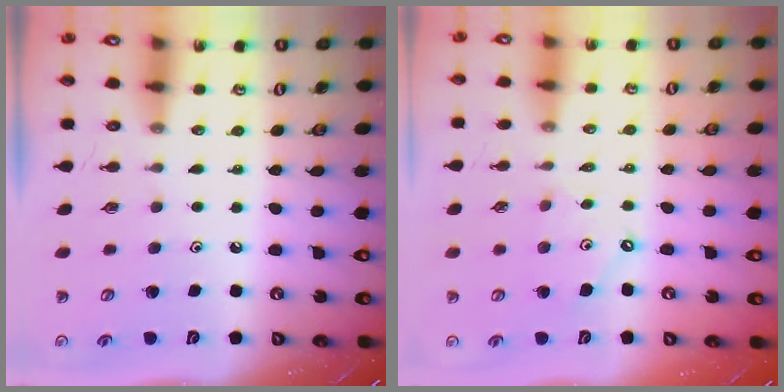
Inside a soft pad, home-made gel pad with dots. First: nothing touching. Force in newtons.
{"total": 5.0, "press": 5.0, "slide": 0.5}